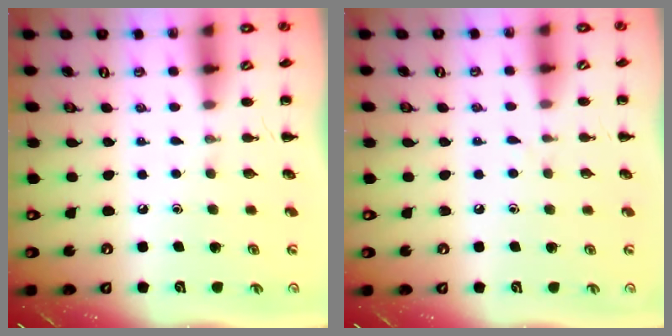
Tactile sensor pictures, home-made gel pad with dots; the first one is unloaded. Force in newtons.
{"total": 2.8, "press": 2.6, "slide": 1.0}